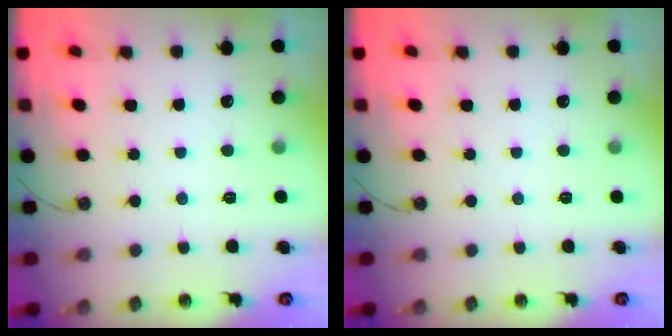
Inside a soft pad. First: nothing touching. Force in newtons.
{"total": 0.0}